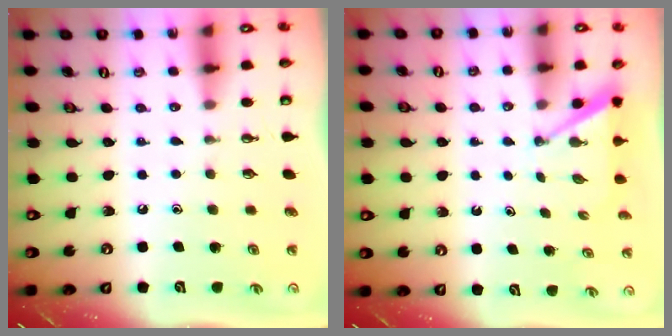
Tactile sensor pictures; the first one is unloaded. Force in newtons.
{"total": 2.9, "press": 2.9, "slide": 0.2}